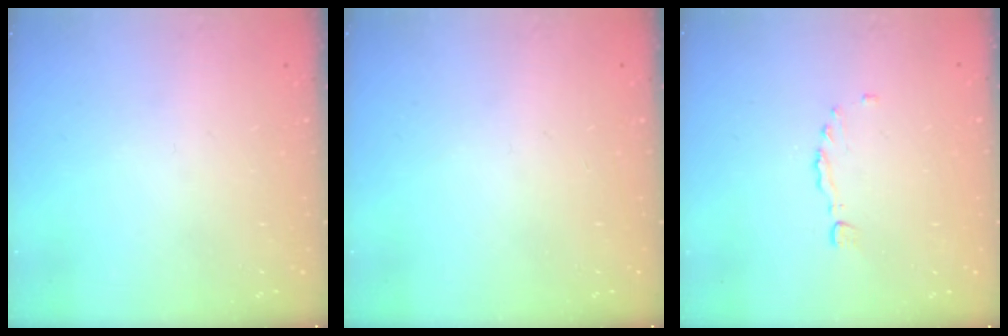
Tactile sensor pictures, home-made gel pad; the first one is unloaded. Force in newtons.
{"total": 0.0}
{"total": 0.6, "press": 0.5, "slide": 0.3}